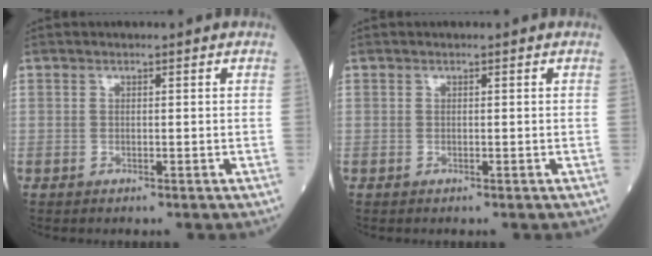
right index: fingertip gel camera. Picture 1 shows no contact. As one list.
[{"total": 0.0}]